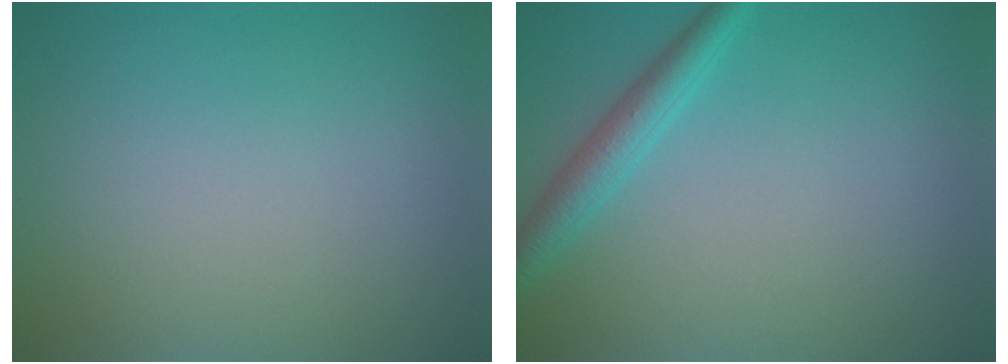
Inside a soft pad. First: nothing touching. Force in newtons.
{"total": 2.6, "press": 2.6, "slide": 0.1}